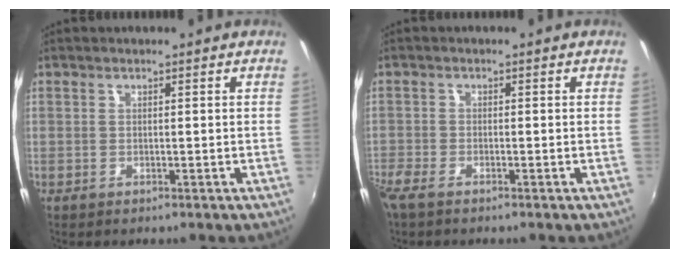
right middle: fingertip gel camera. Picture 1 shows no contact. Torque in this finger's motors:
{"motor_torque": [1.05, -1.09, 0.51, 0.10]}